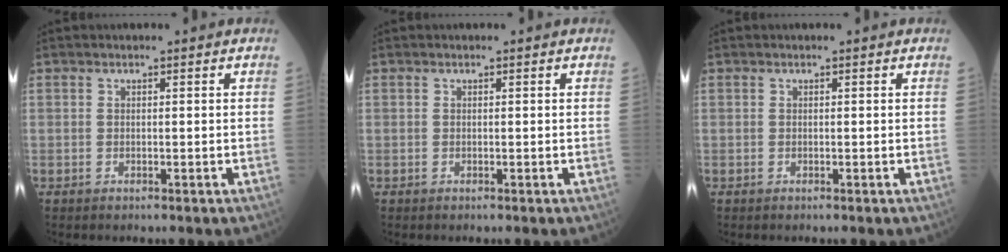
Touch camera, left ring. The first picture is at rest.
{"total": 0.0}
{"total": 0.0}